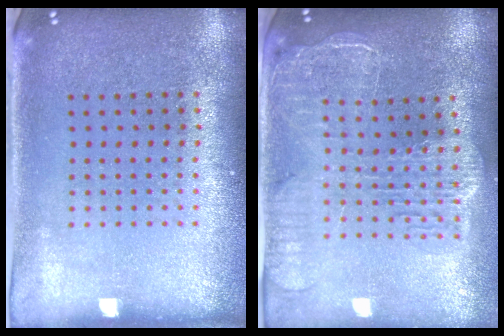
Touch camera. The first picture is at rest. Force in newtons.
{"total": 2.5, "press": 2.2, "slide": 1.3}